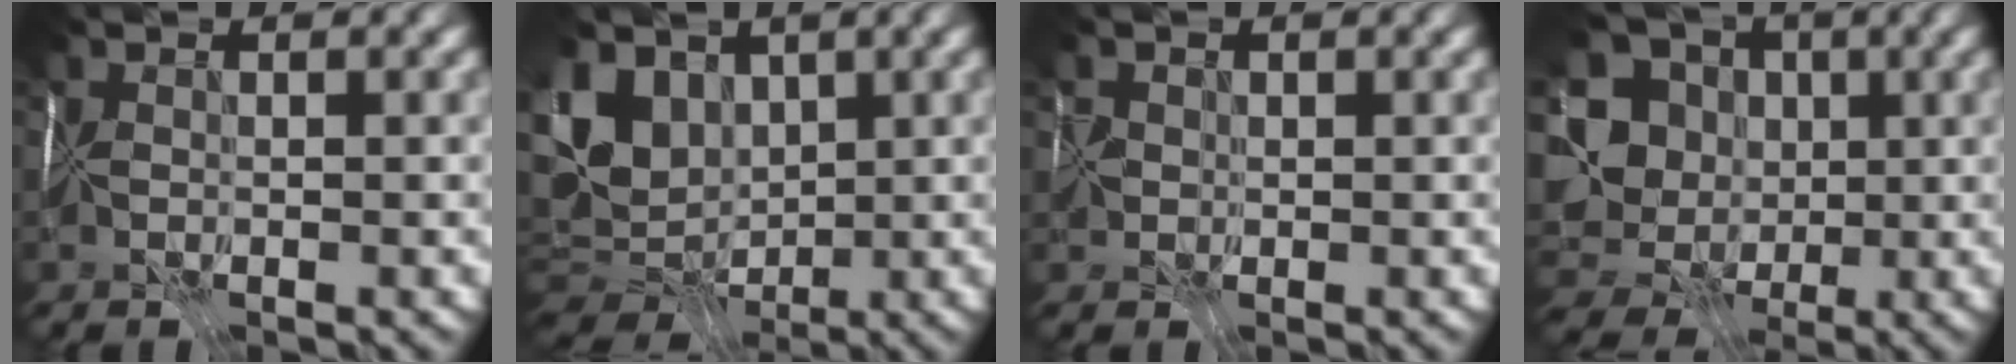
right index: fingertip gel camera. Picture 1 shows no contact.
{"total": 9.7, "force": [2.4, 6.7, 6.6], "torque": [-0.117, 0.014, 0.048]}
{"total": 0.8, "force": [0.0, 0.8, 0.1], "torque": [0.011, -0.001, 0.000]}
{"total": 11.4, "force": [-0.3, 10.2, 5.1], "torque": [-0.120, 0.000, -0.010]}